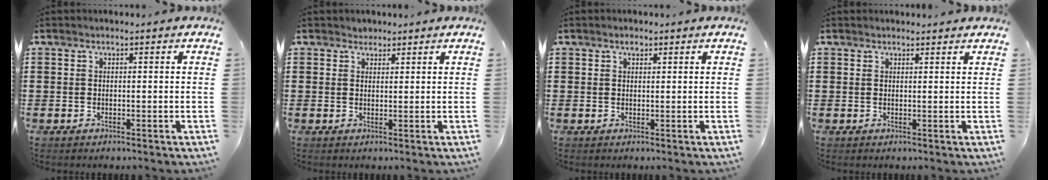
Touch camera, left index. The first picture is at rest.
{"total": 1.3, "force": [1.1, 0.6, -0.1], "torque": [0.000, 0.004, 0.022]}
{"total": 0.9, "force": [0.5, 0.5, 0.5], "torque": [-0.011, 0.002, 0.010]}
{"total": 1.0, "force": [0.9, 0.2, 0.1], "torque": [-0.005, 0.001, 0.018]}